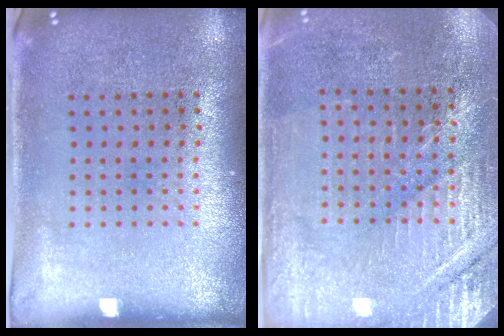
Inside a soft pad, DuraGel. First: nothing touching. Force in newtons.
{"total": 3.0, "press": 3.0, "slide": 0.3}